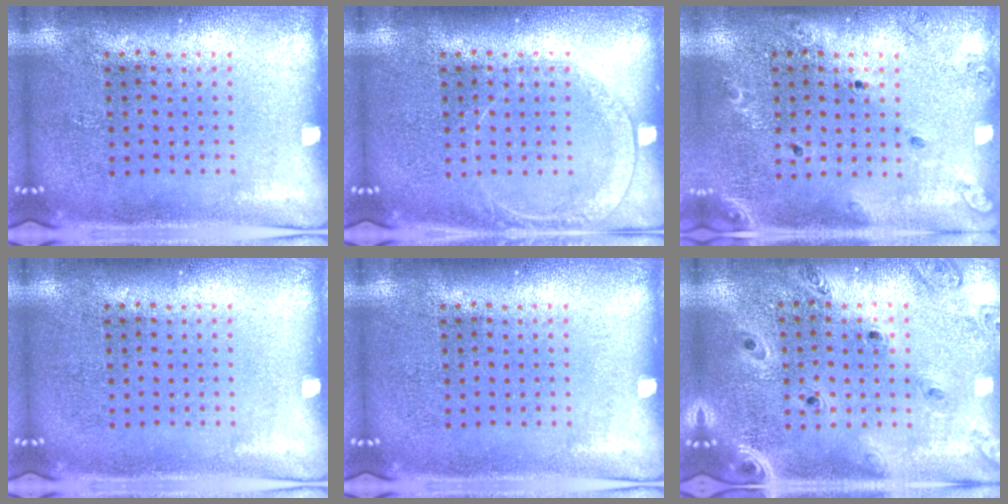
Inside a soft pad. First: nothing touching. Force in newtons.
{"total": 1.4, "press": 1.4, "slide": 0.1}
{"total": 1.4, "press": 1.4, "slide": 0.2}
{"total": 0.0}
{"total": 0.0}
{"total": 1.3, "press": 1.3, "slide": 0.2}